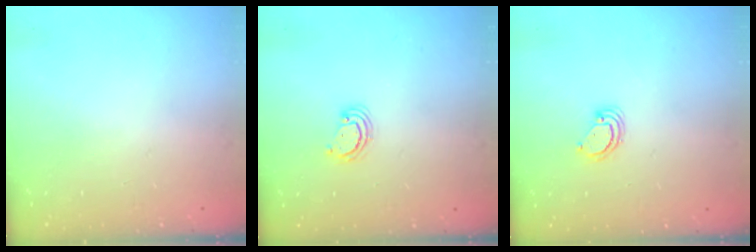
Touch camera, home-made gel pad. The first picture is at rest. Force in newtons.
{"total": 2.5, "press": 2.5, "slide": 0.3}
{"total": 3.8, "press": 3.8, "slide": 0.3}